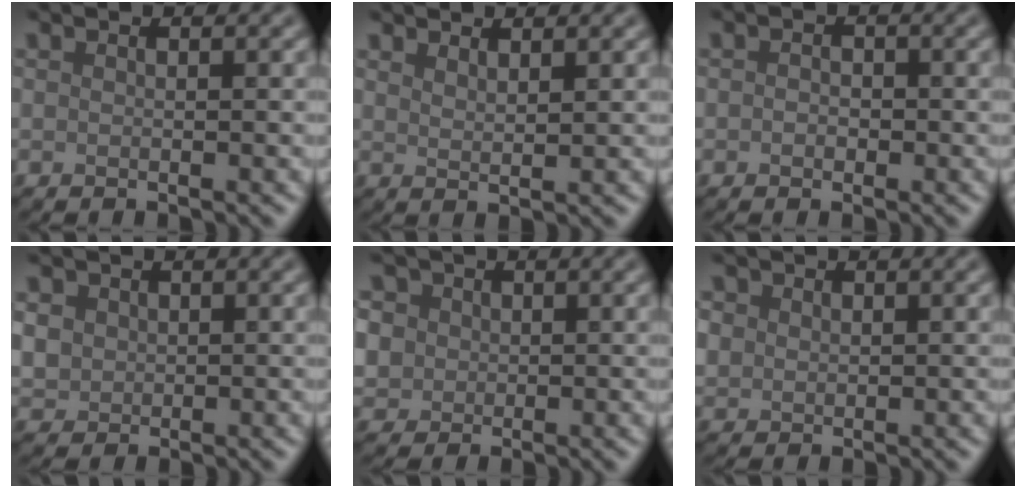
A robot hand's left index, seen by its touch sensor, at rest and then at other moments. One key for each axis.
{"total": 1.5, "fx": 1.3, "fy": 0.2, "fz": 0.6, "tx": -0.007, "ty": -0.001, "tz": 0.021}
{"total": 1.0, "fx": -0.2, "fy": 0.8, "fz": 0.6, "tx": -0.011, "ty": -0.004, "tz": -0.007}
{"total": 2.5, "fx": 0.6, "fy": 2.2, "fz": 0.8, "tx": -0.029, "ty": 0.002, "tz": 0.018}
{"total": 6.7, "fx": 2.4, "fy": 5.5, "fz": 2.8, "tx": -0.062, "ty": 0.024, "tz": 0.021}
{"total": 2.7, "fx": 1.0, "fy": 2.3, "fz": 1.0, "tx": -0.035, "ty": 0.008, "tz": 0.022}